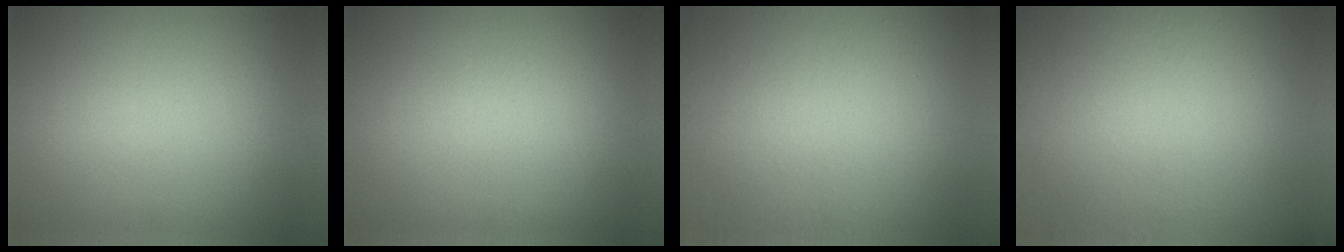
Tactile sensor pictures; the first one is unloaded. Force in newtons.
{"total": 1.4}
{"total": 7.1}
{"total": 4.9}